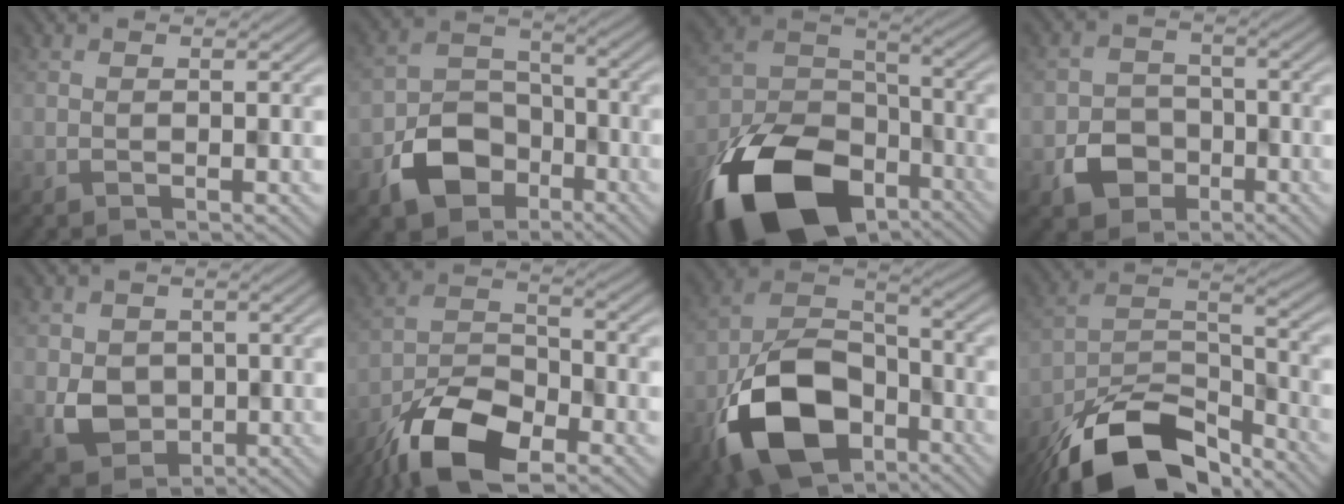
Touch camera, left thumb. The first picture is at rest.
{"total": 8.7, "force": [-4.5, 6.1, 4.2], "torque": [-0.080, -0.016, -0.086]}
{"total": 18.8, "force": [-11.8, 10.6, 10.2], "torque": [-0.226, -0.057, -0.182]}
{"total": 4.5, "force": [-2.1, 3.7, 1.6], "torque": [-0.026, -0.004, -0.041]}
{"total": 4.6, "force": [0.1, 4.1, 2.1], "torque": [-0.048, -0.015, 0.002]}
{"total": 11.4, "force": [-7.5, 4.7, 7.2], "torque": [-0.132, -0.006, -0.153]}
{"total": 14.0, "force": [-6.8, 8.7, 8.6], "torque": [-0.186, -0.028, -0.133]}
{"total": 14.0, "force": [-10.6, 5.3, 7.5], "torque": [-0.151, -0.011, -0.182]}